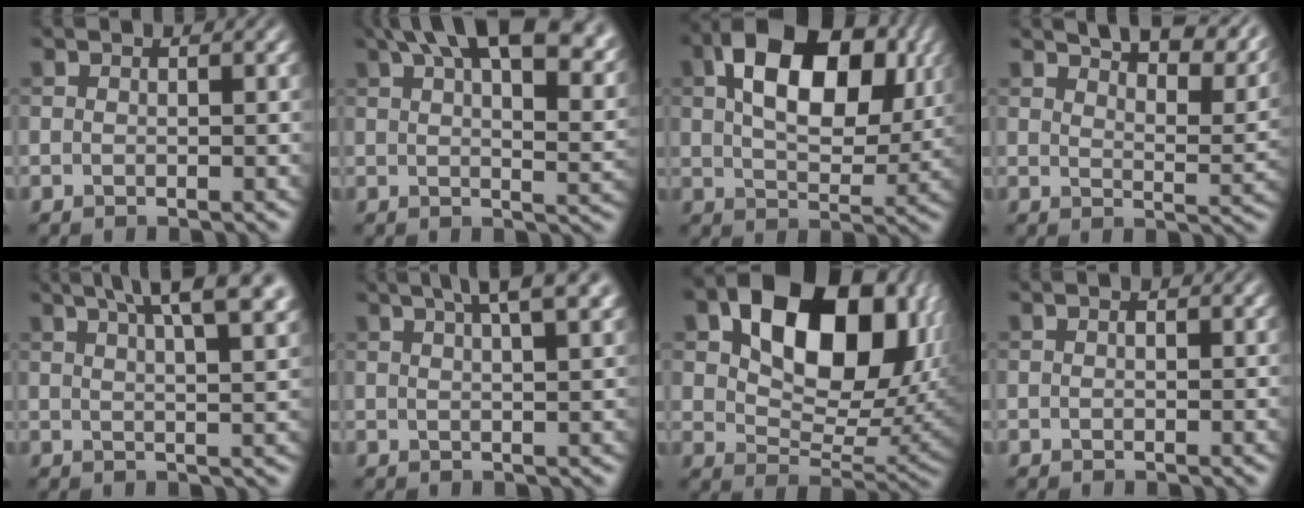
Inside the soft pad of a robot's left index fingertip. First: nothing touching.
{"total": 15.1, "force": [8.3, 6.2, 10.9], "torque": [-0.131, 0.027, 0.120]}
{"total": 12.0, "force": [3.8, 6.9, 9.0], "torque": [-0.144, 0.010, 0.065]}
{"total": 9.2, "force": [7.3, 2.7, 4.9], "torque": [-0.059, 0.011, 0.093]}
{"total": 9.9, "force": [5.9, 3.4, 7.2], "torque": [-0.068, 0.043, 0.056]}
{"total": 6.2, "force": [3.8, 1.8, 4.6], "torque": [-0.043, 0.027, 0.031]}
{"total": 15.1, "force": [5.4, 9.1, 10.8], "torque": [-0.157, -0.002, 0.099]}
{"total": 0.5, "force": [0.1, 0.3, 0.4], "torque": [-0.008, 0.001, 0.000]}